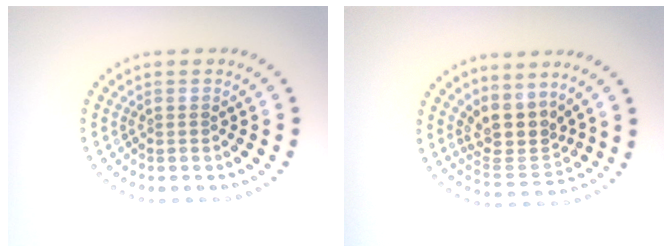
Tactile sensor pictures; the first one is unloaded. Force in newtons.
{"total": 3.8, "press": 2.9, "slide": 2.5}